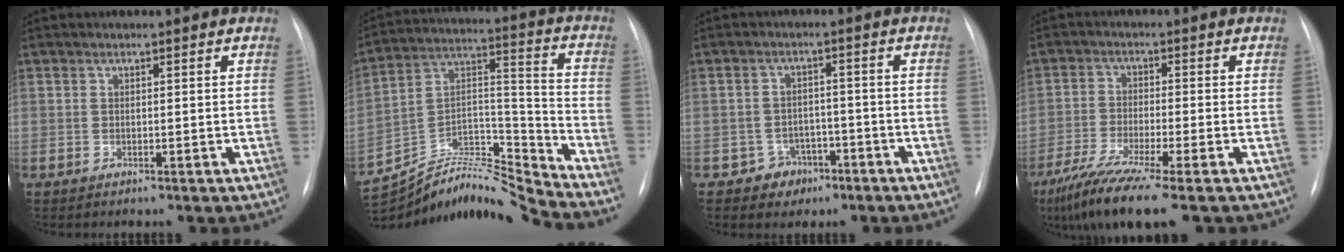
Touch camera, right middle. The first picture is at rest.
{"total": 18.0, "force": [-17.7, -1.2, 2.6], "torque": [-0.049, 0.055, -0.310]}
{"total": 3.8, "force": [-2.1, 3.1, 0.7], "torque": [0.001, 0.013, -0.025]}
{"total": 10.5, "force": [-7.3, -0.1, 7.6], "torque": [-0.136, -0.031, -0.125]}